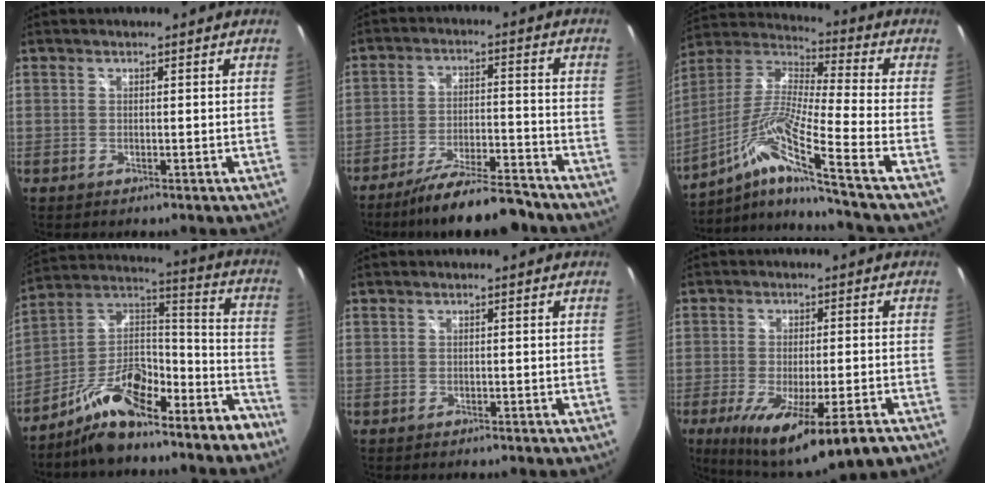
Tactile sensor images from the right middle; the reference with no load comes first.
{"total": 14.4, "force": [-12.6, 2.0, 6.8], "torque": [-0.133, -0.015, -0.198]}
{"total": 17.6, "force": [-10.8, -1.8, 13.8], "torque": [-0.227, -0.053, -0.196]}
{"total": 17.8, "force": [-12.6, 6.6, 10.8], "torque": [-0.180, 0.032, -0.207]}
{"total": 0.9, "force": [-0.9, 0.3, 0.3], "torque": [-0.007, -0.004, -0.015]}
{"total": 16.8, "force": [-10.2, 3.0, 13.0], "torque": [-0.231, -0.066, -0.156]}